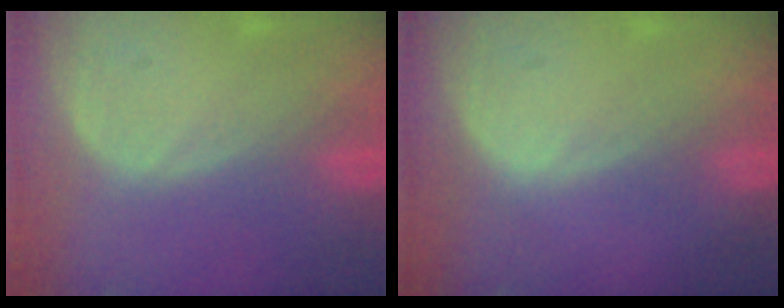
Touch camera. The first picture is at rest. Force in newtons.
{"total": 0.0}